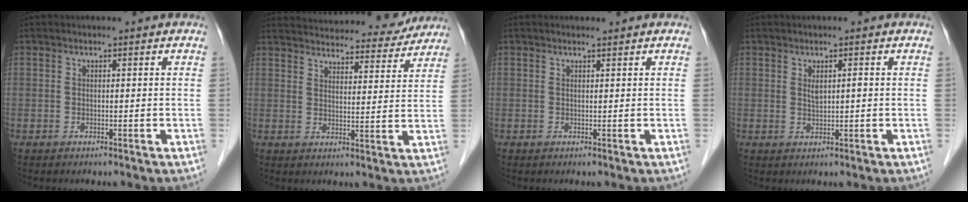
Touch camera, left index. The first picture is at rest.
{"total": 21.4, "force": [20.3, 4.4, 5.4], "torque": [-0.084, -0.002, 0.258]}
{"total": 0.6, "force": [0.6, -0.1, 0.1], "torque": [-0.009, 0.000, 0.011]}
{"total": 1.8, "force": [0.4, 0.5, 1.7], "torque": [-0.032, 0.003, 0.010]}